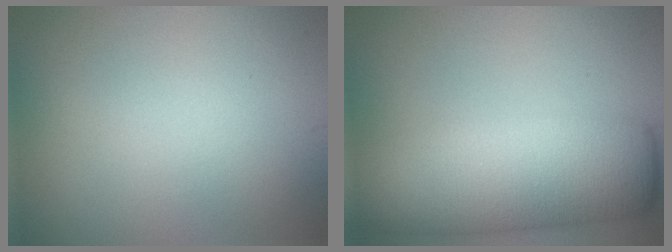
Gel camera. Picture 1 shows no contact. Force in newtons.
{"total": 12.8, "press": 12.8, "slide": 0.9}